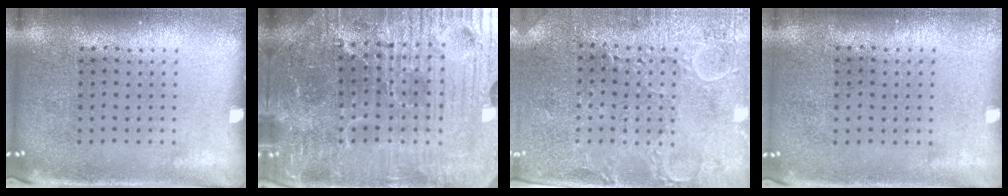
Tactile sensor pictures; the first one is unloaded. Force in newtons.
{"total": 6.0, "press": 5.7, "slide": 2.0}
{"total": 2.7, "press": 2.7, "slide": 0.6}
{"total": 0.0}